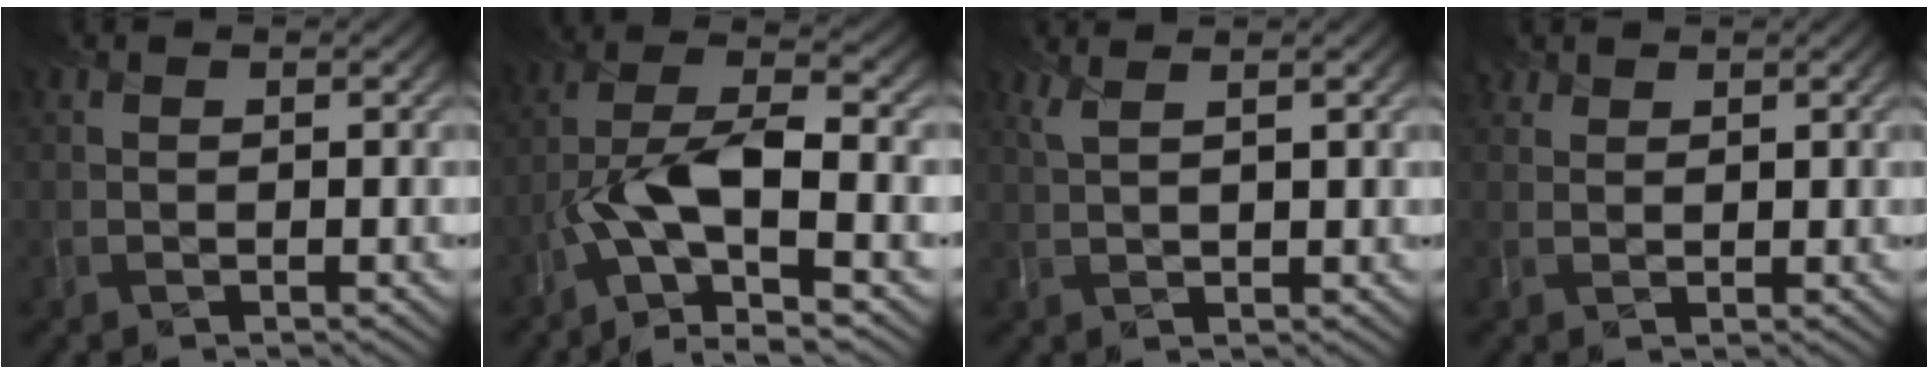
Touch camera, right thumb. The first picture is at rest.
{"total": 10.0, "force": [-3.3, 3.8, 8.7], "torque": [-0.167, 0.006, -0.064]}
{"total": 2.4, "force": [1.5, 0.6, 1.8], "torque": [-0.028, 0.006, 0.028]}
{"total": 1.5, "force": [1.3, 0.7, 0.1], "torque": [0.004, -0.010, 0.027]}